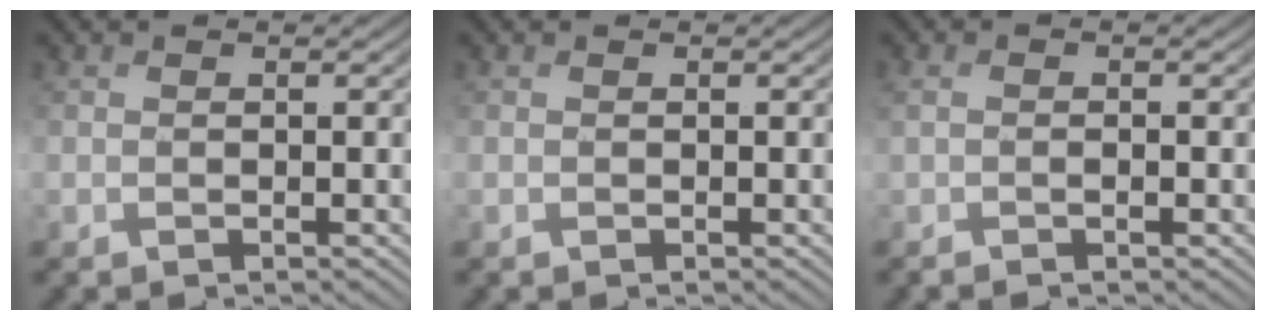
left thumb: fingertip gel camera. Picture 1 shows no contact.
{"total": 0.0}
{"total": 1.7, "force": [-0.4, 0.6, 1.5], "torque": [-0.032, -0.001, -0.006]}